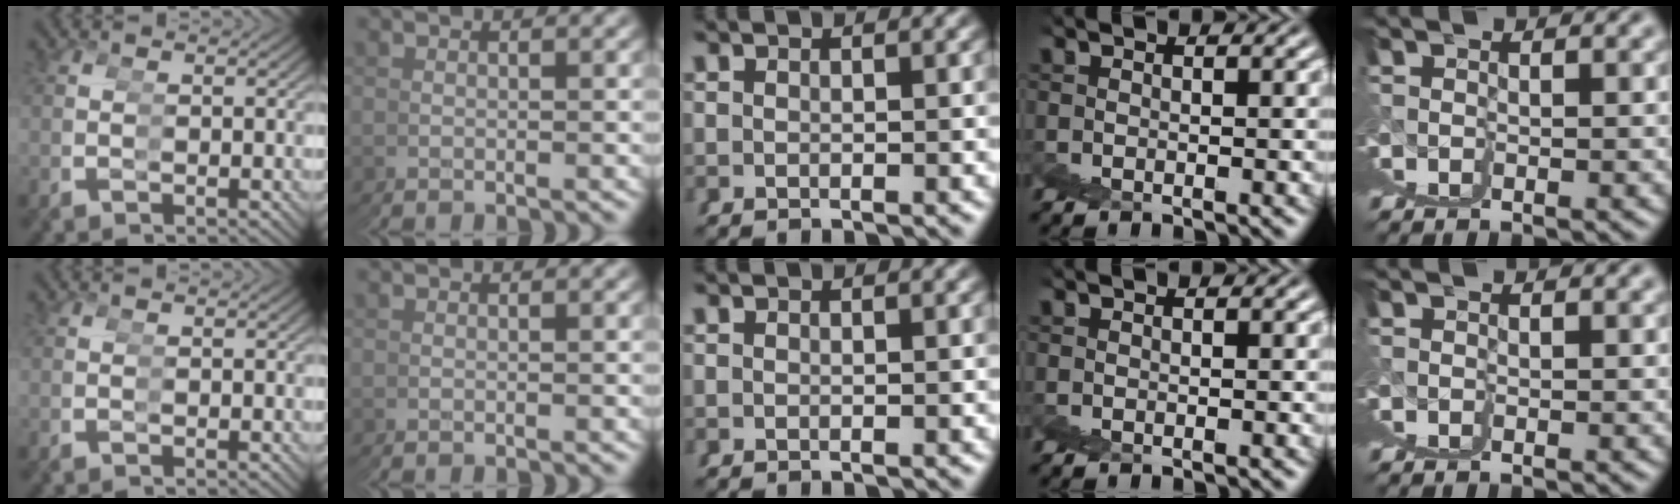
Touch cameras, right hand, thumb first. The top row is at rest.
{"ring": {"total": 2.2, "force": [-0.1, -2.2, -0.5], "torque": [0.027, -0.007, 0.010]}}